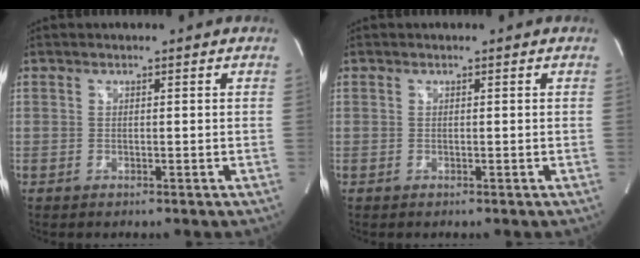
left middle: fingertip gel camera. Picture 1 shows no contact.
{"total": 0.0}